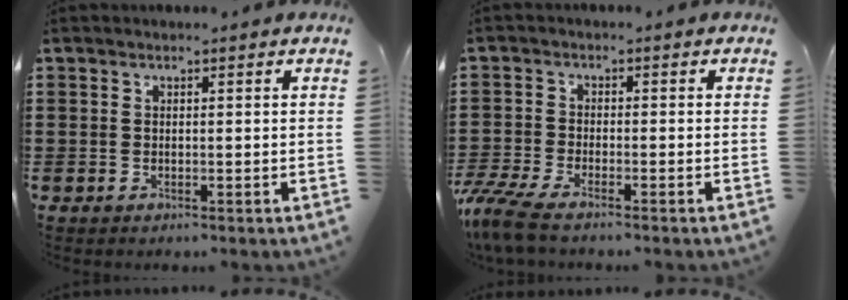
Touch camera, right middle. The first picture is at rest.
{"total": 4.8, "force": [-4.2, 0.3, 2.4], "torque": [-0.084, -0.024, -0.091]}